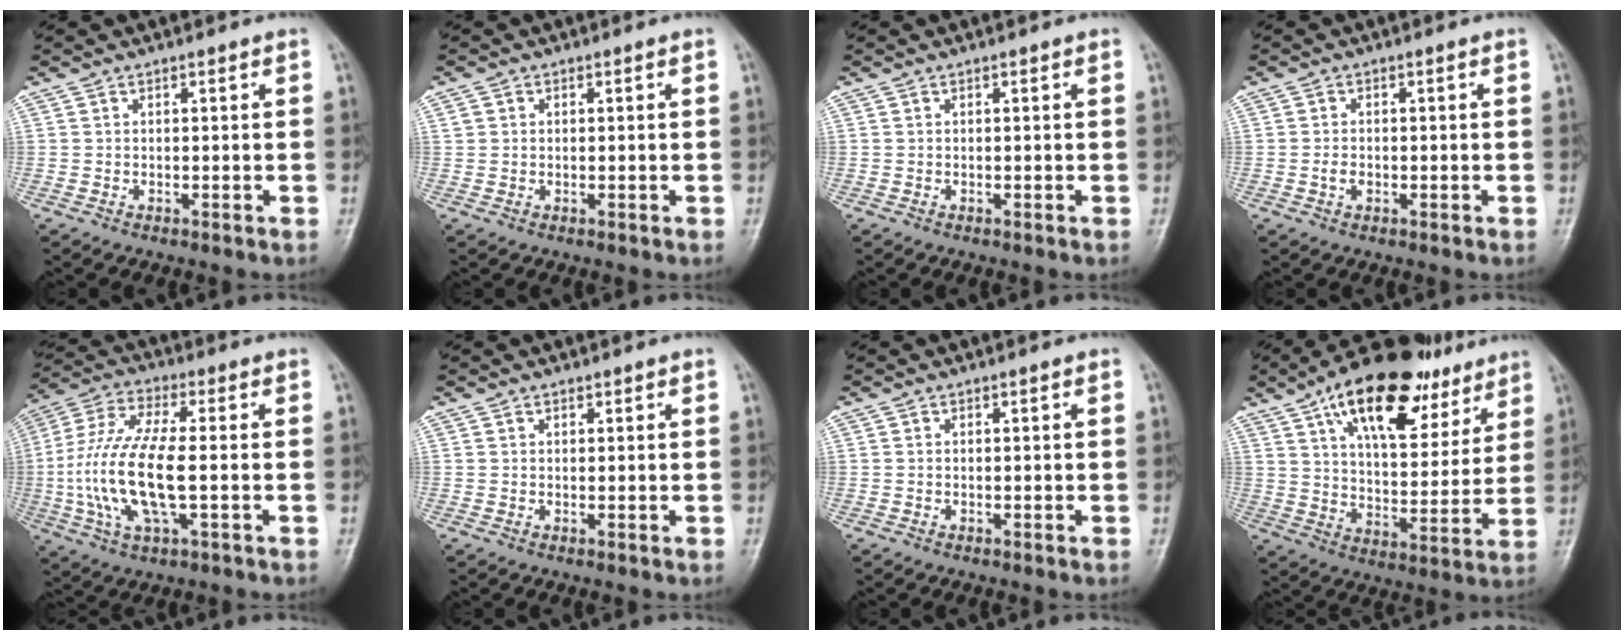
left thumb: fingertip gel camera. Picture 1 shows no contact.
{"total": 1.3, "force": [0.2, 1.1, 0.5], "torque": [-0.005, 0.003, 0.004]}
{"total": 0.0}
{"total": 1.9, "force": [-0.5, 1.3, 1.2], "torque": [-0.021, 0.006, -0.011]}
{"total": 15.9, "force": [-1.9, 5.8, 14.7], "torque": [-0.323, 0.014, -0.038]}
{"total": 0.6, "force": [0.4, 0.3, 0.1], "torque": [0.002, -0.003, 0.005]}
{"total": 0.0}
{"total": 23.2, "force": [13.5, 10.9, 15.4], "torque": [-0.201, -0.030, 0.216]}